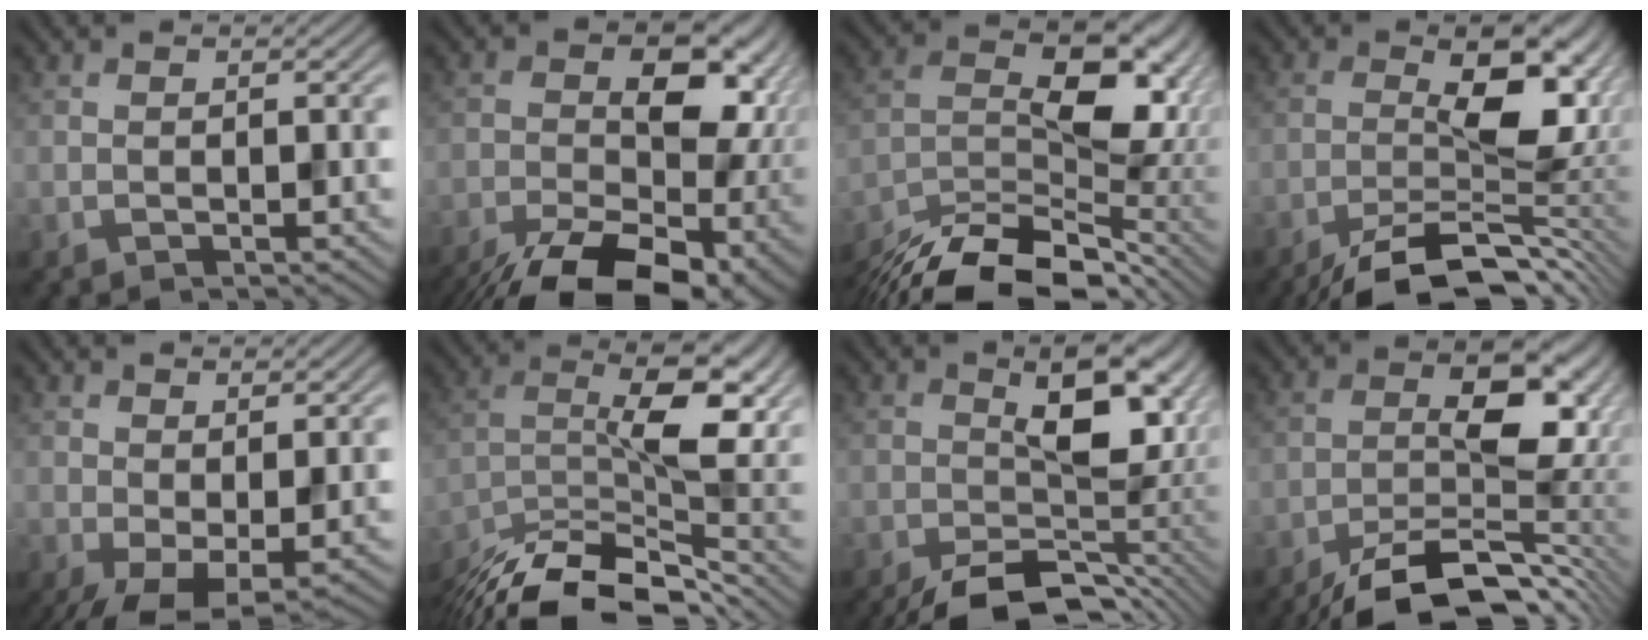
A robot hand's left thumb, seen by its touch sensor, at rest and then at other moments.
{"total": 18.0, "force": [-6.7, 10.1, 13.4], "torque": [-0.210, -0.027, -0.087]}
{"total": 14.0, "force": [-8.7, 6.0, 9.1], "torque": [-0.177, -0.013, -0.156]}
{"total": 13.8, "force": [-6.1, 5.0, 11.3], "torque": [-0.176, -0.009, -0.097]}
{"total": 5.3, "force": [-0.6, 2.5, 4.6], "torque": [-0.099, -0.009, -0.007]}
{"total": 13.3, "force": [-7.6, 4.7, 9.9], "torque": [-0.171, -0.009, -0.141]}
{"total": 13.2, "force": [-4.1, 6.6, 10.6], "torque": [-0.151, -0.025, -0.053]}
{"total": 13.8, "force": [-7.4, 5.4, 10.4], "torque": [-0.163, -0.012, -0.128]}